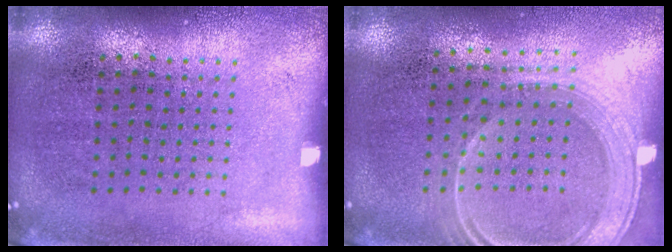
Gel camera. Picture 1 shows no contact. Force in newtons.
{"total": 1.6, "press": 1.4, "slide": 0.8}